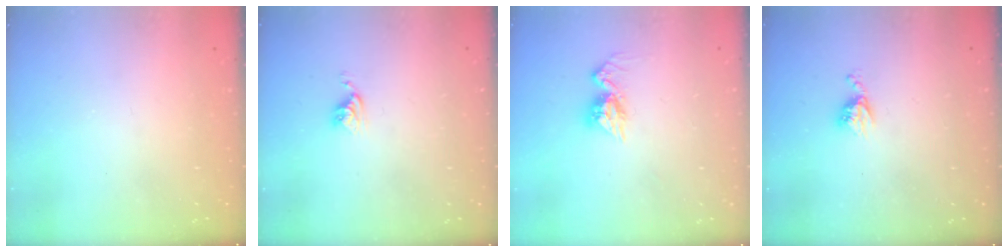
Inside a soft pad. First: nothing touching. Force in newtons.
{"total": 4.1, "press": 4.1, "slide": 0.1}
{"total": 9.1, "press": 9.0, "slide": 0.8}
{"total": 5.1, "press": 5.1, "slide": 0.4}